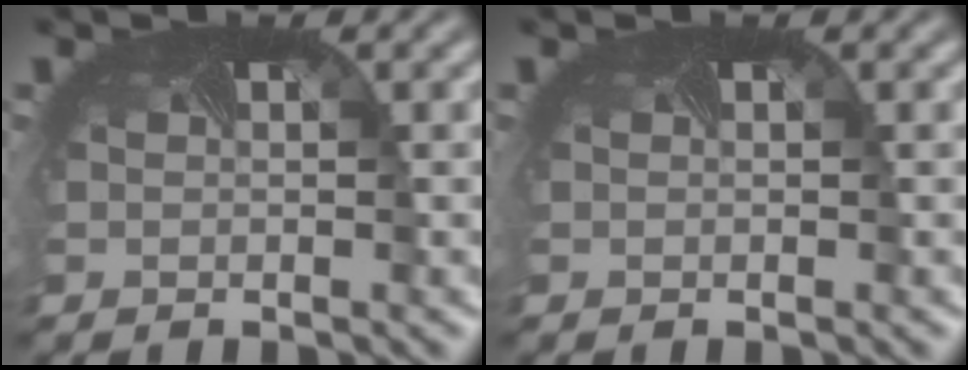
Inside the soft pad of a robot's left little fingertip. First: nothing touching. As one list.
[{"total": 0.0}]